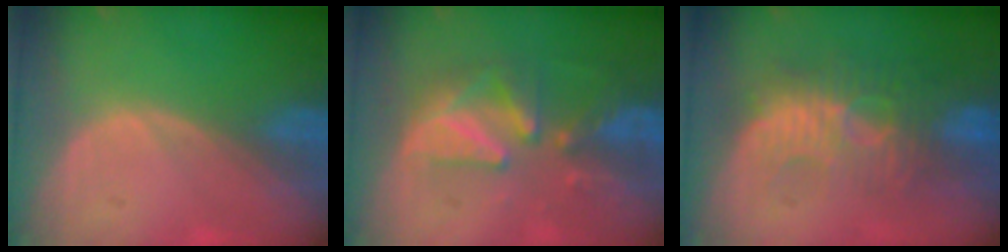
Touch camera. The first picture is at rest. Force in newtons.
{"total": 8.3, "press": 8.0, "slide": 2.2}
{"total": 9.3, "press": 8.9, "slide": 2.8}